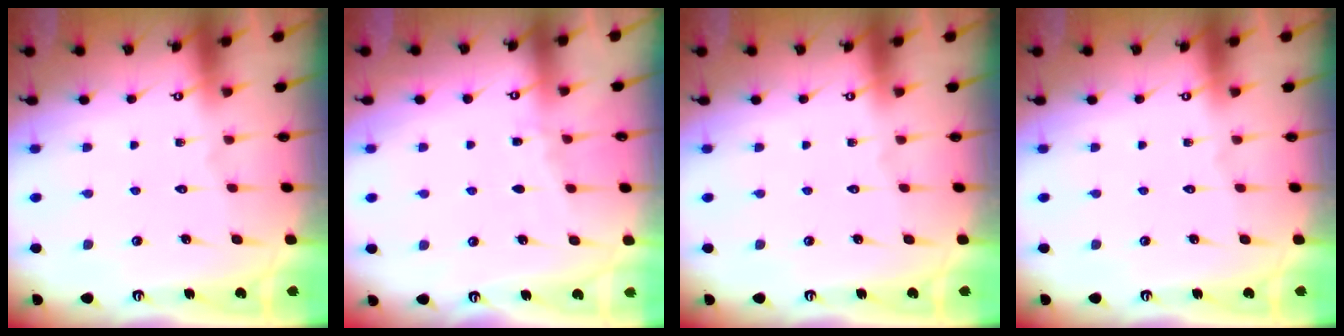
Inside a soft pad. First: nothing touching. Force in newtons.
{"total": 4.5, "press": 4.4, "slide": 0.6}
{"total": 0.0}
{"total": 0.0}